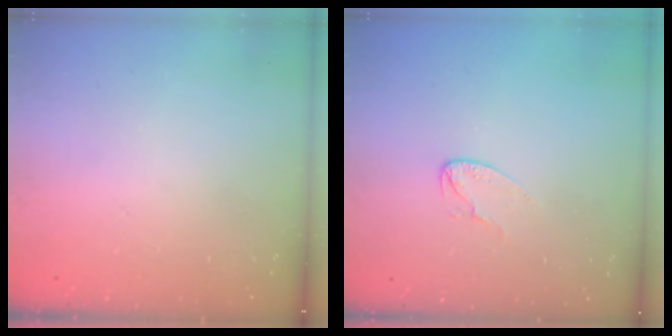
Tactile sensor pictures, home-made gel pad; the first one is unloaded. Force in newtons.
{"total": 3.4, "press": 3.4, "slide": 0.3}